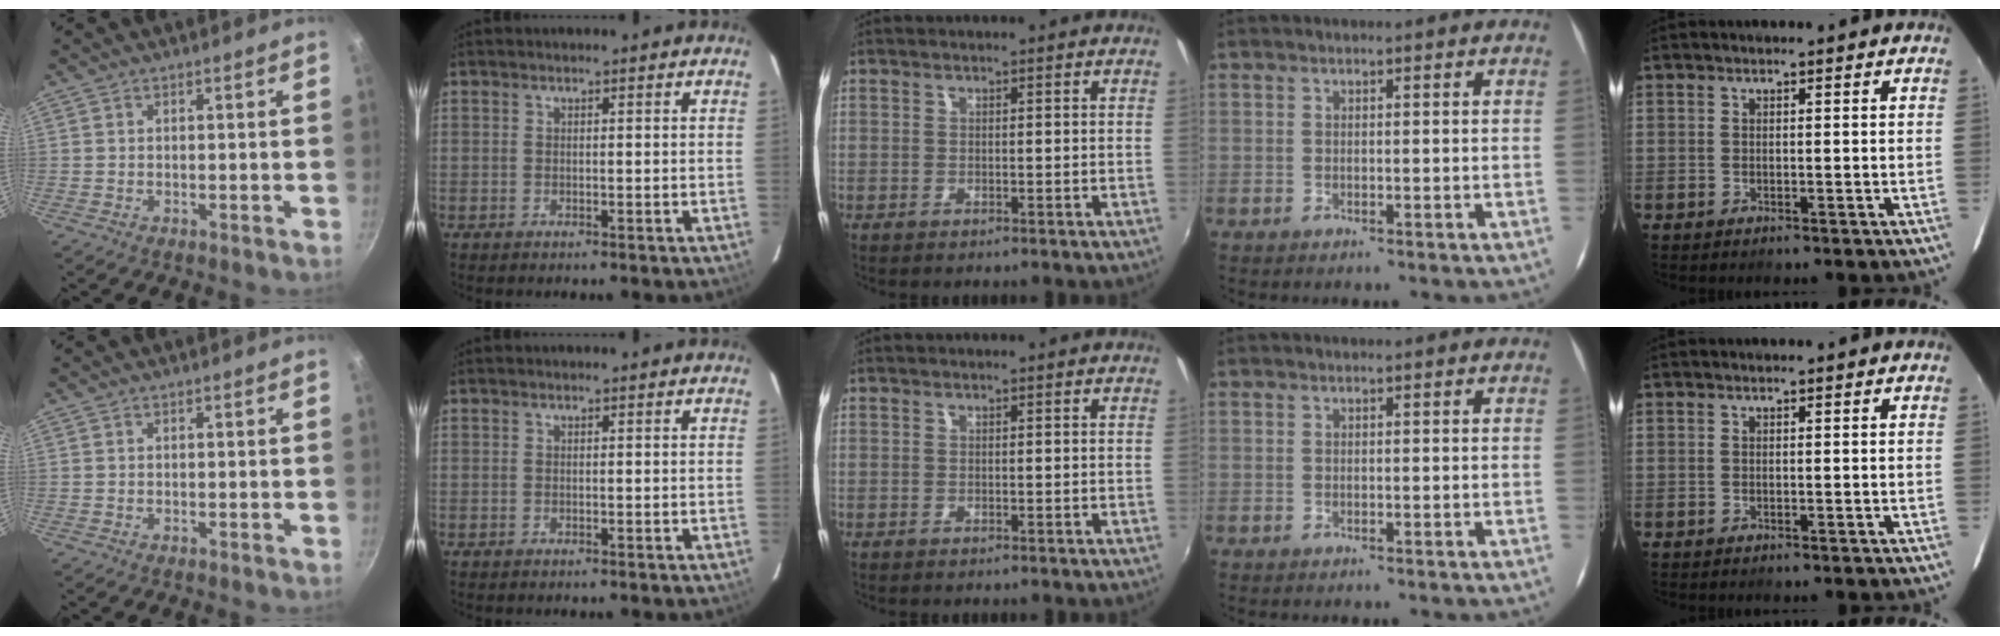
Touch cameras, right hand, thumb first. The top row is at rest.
{}